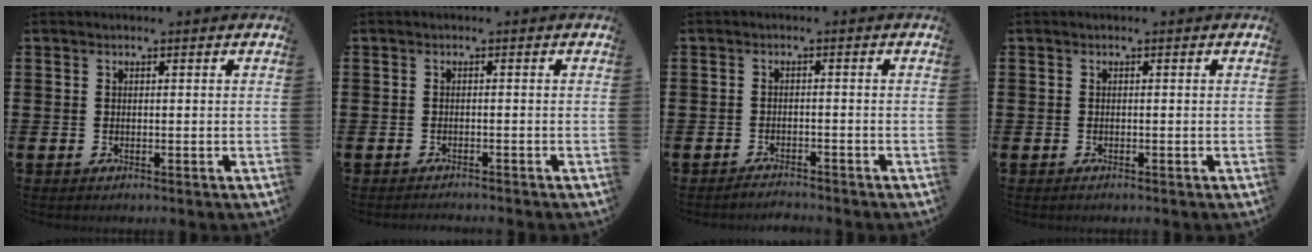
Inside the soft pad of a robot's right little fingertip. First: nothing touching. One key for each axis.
{"total": 0.8, "fx": -0.8, "fy": -0.1, "fz": 0.0, "tx": -0.001, "ty": 0.000, "tz": -0.016}
{"total": 1.6, "fx": -1.6, "fy": -0.1, "fz": -0.1, "tx": -0.003, "ty": 0.005, "tz": -0.033}
{"total": 0.0}